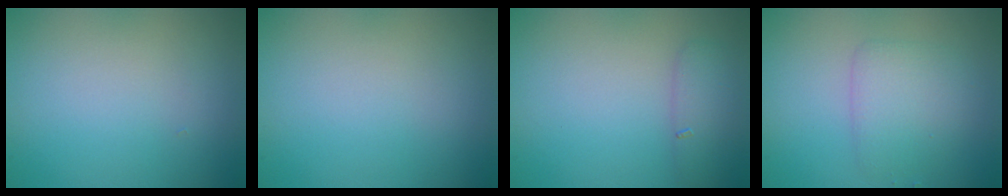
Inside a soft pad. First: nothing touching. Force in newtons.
{"total": 0.0}
{"total": 1.9, "press": 1.9, "slide": 0.1}
{"total": 2.9, "press": 2.9, "slide": 0.0}